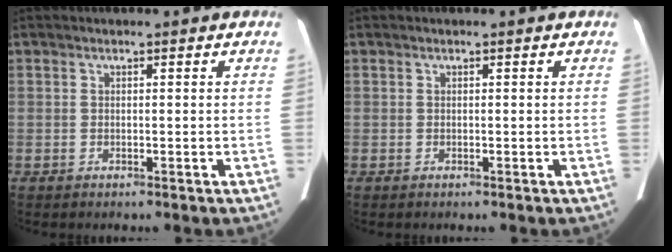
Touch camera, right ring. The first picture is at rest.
{"total": 0.0}